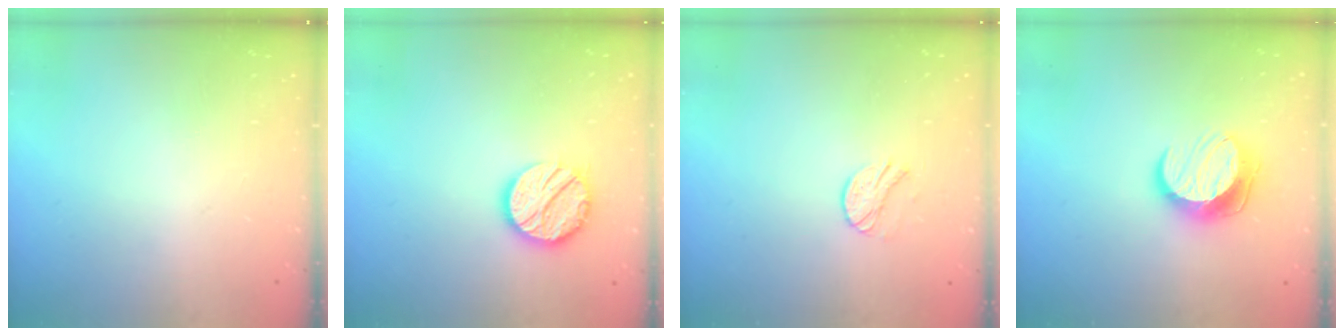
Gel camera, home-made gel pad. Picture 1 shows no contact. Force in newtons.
{"total": 12.8, "press": 12.8, "slide": 0.8}
{"total": 8.8, "press": 8.8, "slide": 0.5}
{"total": 10.8, "press": 10.8, "slide": 0.5}